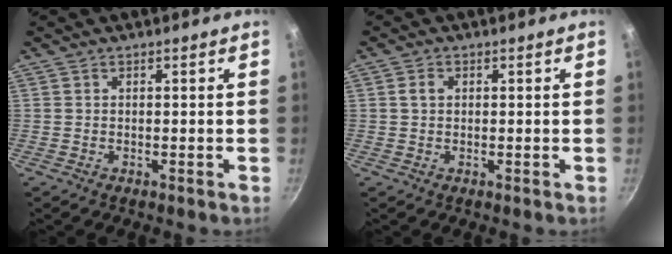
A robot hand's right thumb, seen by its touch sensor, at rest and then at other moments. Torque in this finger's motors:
{"motor_torque": [-0.08, 0.28, 0.25, 0.23, 0.06]}